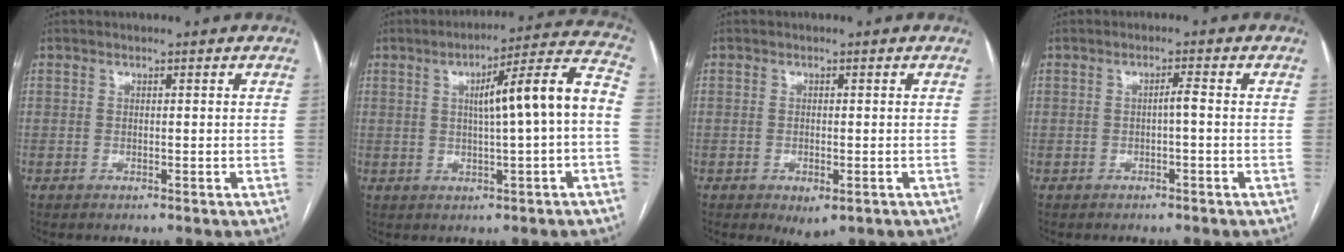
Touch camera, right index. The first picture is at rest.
{"total": 12.1, "force": [0.2, 0.2, 12.1], "torque": [-0.168, 0.031, 0.003]}
{"total": 3.1, "force": [-1.5, 1.4, 2.3], "torque": [-0.032, -0.003, -0.011]}
{"total": 1.4, "force": [-0.3, 0.0, 1.4], "torque": [-0.020, 0.003, -0.005]}